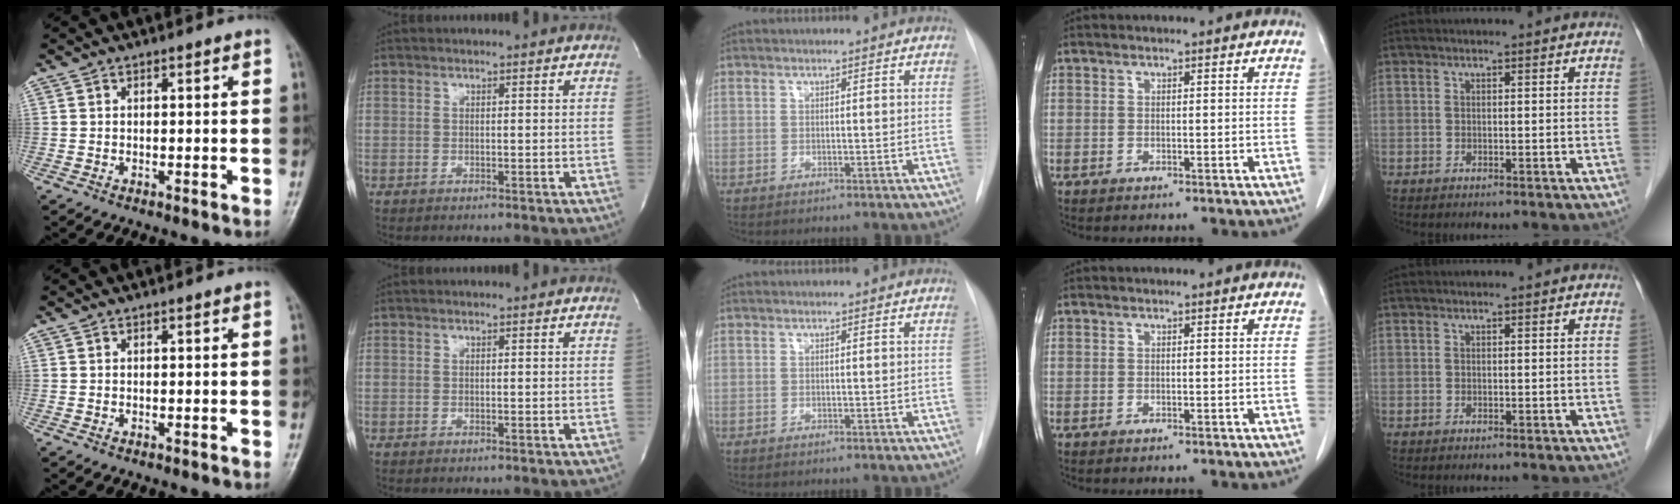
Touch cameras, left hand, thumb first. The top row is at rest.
{}